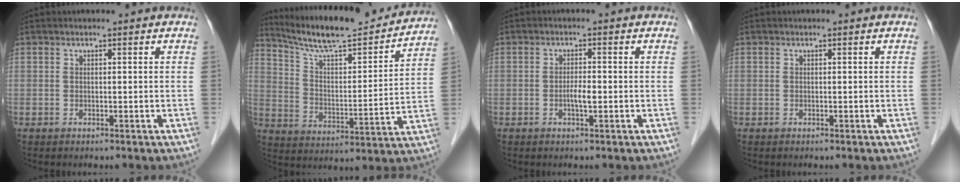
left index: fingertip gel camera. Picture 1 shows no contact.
{"total": 18.5, "force": [17.0, 1.8, 7.2], "torque": [-0.123, -0.015, 0.260]}
{"total": 2.0, "force": [-0.9, 0.3, 1.8], "torque": [-0.033, -0.004, -0.017]}
{"total": 0.0}